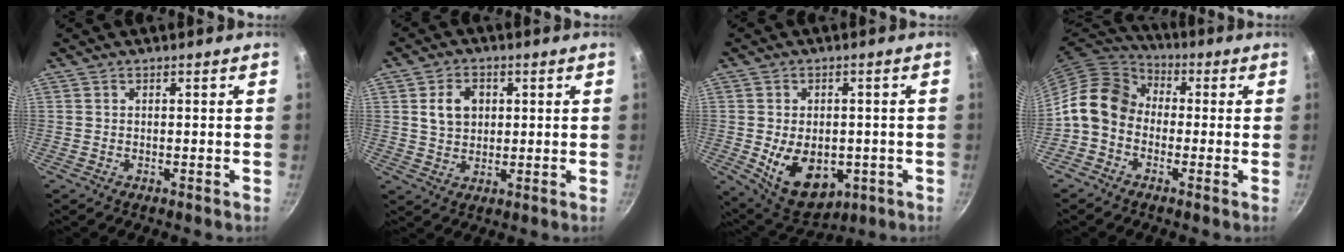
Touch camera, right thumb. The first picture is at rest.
{"total": 6.4, "force": [1.5, 4.9, 3.9], "torque": [-0.051, 0.001, 0.027]}
{"total": 12.6, "force": [-2.4, 8.5, 9.0], "torque": [-0.110, -0.006, -0.013]}
{"total": 11.1, "force": [-0.9, 8.9, 6.6], "torque": [-0.094, 0.037, -0.042]}